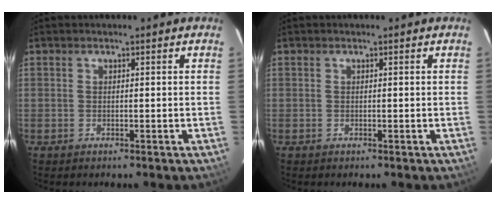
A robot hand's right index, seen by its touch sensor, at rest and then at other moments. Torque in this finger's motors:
{"motor_torque": [0.00, 0.00, 0.02, -0.01]}